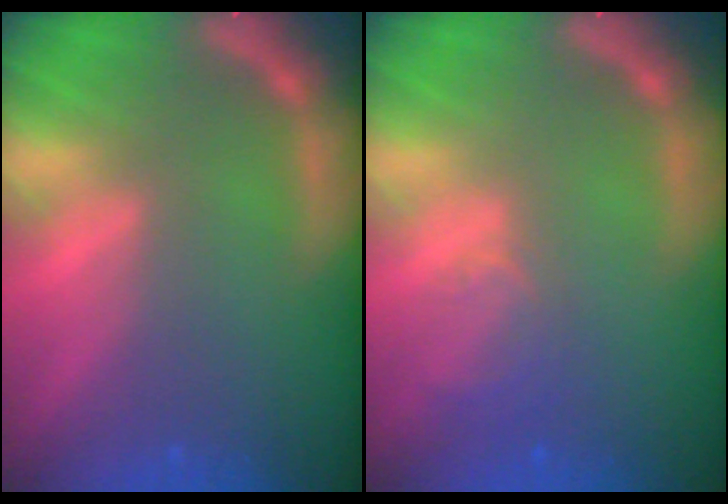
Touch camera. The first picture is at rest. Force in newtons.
{"total": 2.5}